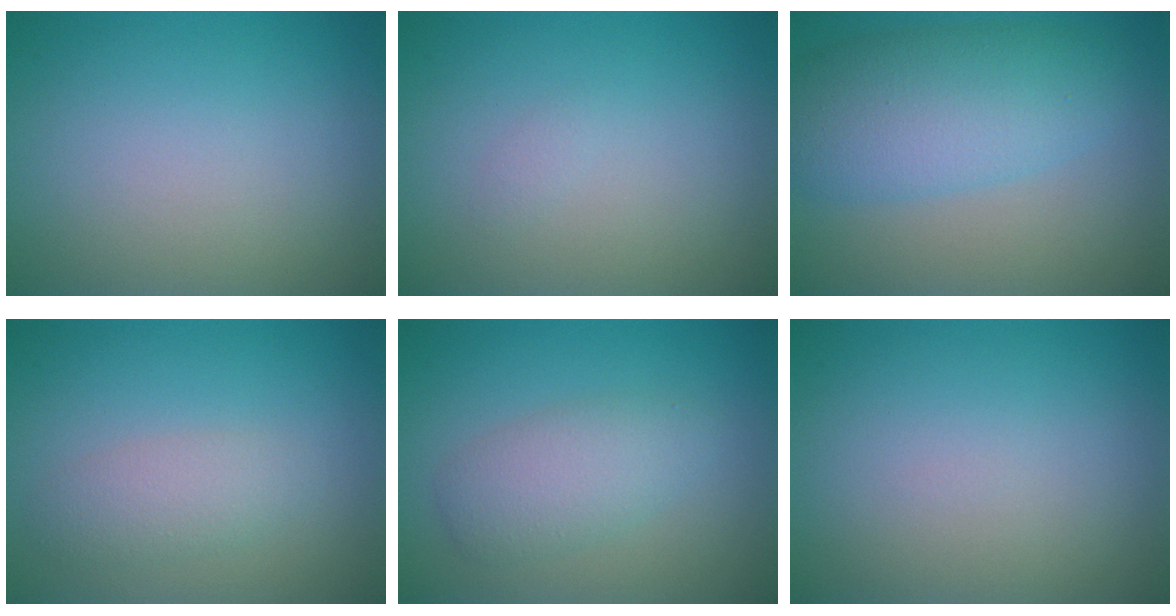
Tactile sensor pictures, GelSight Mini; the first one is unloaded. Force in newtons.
{"total": 0.5, "press": 0.5, "slide": 0.0}
{"total": 6.7, "press": 6.7, "slide": 0.1}
{"total": 2.3, "press": 2.3, "slide": 0.1}
{"total": 3.2, "press": 3.2, "slide": 0.0}
{"total": 0.0}